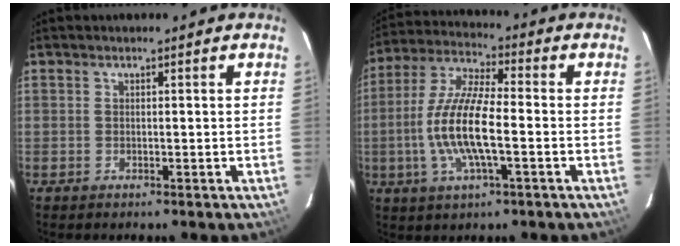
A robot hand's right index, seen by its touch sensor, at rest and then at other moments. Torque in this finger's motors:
{"motor_torque": [1.97, -0.17, 1.05, 0.21]}